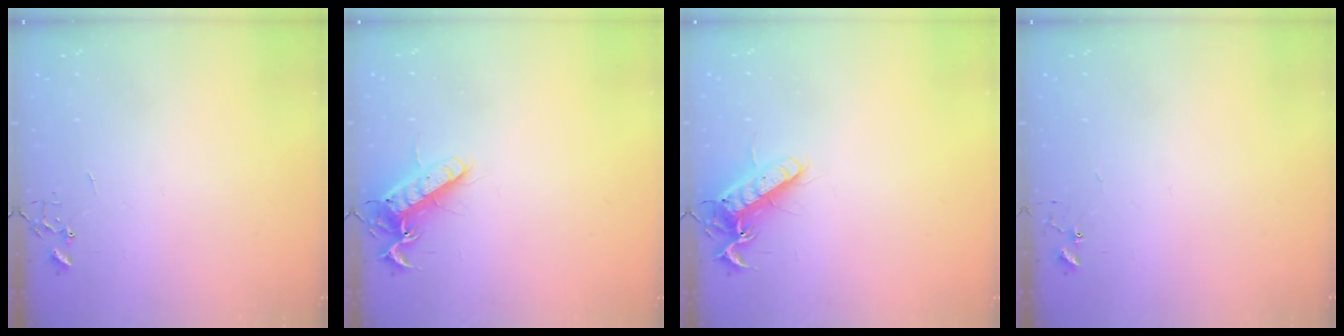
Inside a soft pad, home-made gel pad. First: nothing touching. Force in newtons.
{"total": 13.2, "press": 13.2, "slide": 1.3}
{"total": 13.2, "press": 13.2, "slide": 1.3}
{"total": 5.2, "press": 5.2, "slide": 0.4}